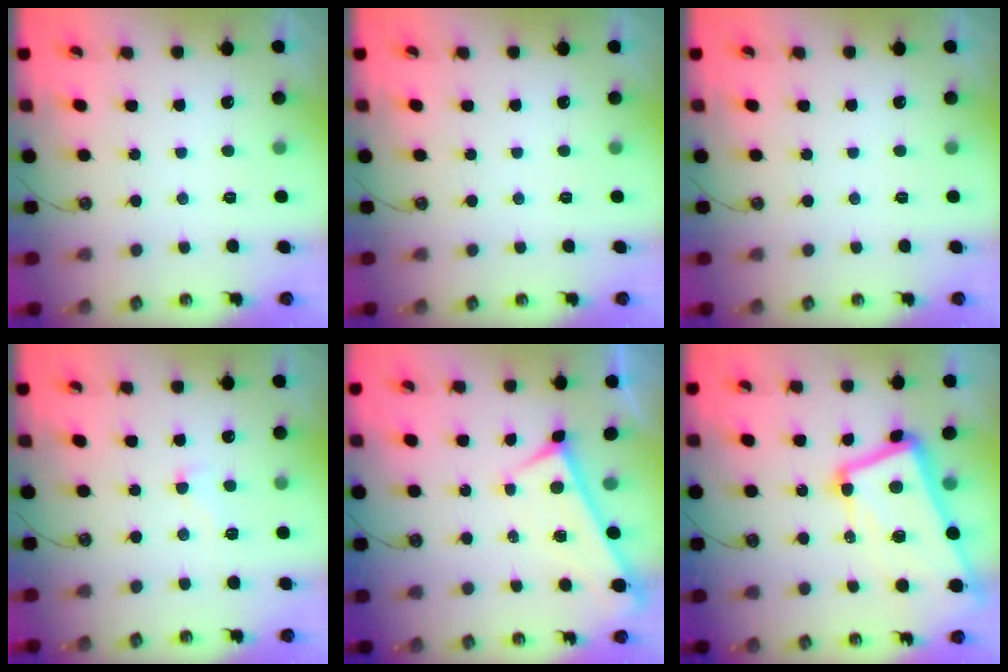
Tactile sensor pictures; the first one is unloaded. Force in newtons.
{"total": 0.0}
{"total": 0.0}
{"total": 2.4, "press": 2.3, "slide": 0.7}
{"total": 0.0}
{"total": 13.4, "press": 13.2, "slide": 2.2}